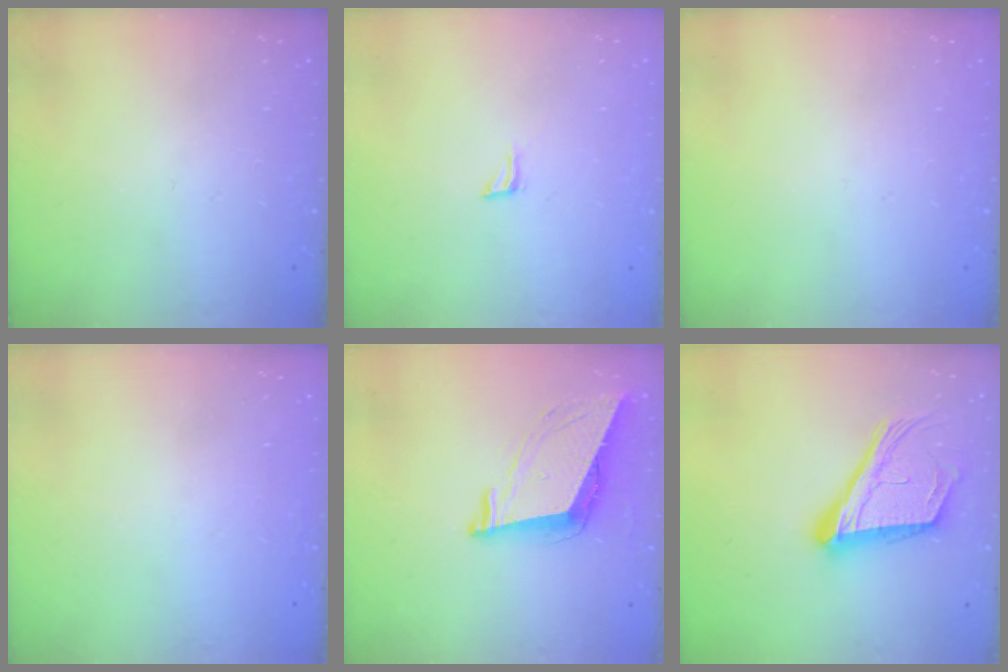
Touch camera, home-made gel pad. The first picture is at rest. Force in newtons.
{"total": 3.6, "press": 3.6, "slide": 0.4}
{"total": 0.0}
{"total": 1.6, "press": 1.6, "slide": 0.0}
{"total": 9.0, "press": 8.4, "slide": 3.2}
{"total": 19.7, "press": 19.6, "slide": 2.3}